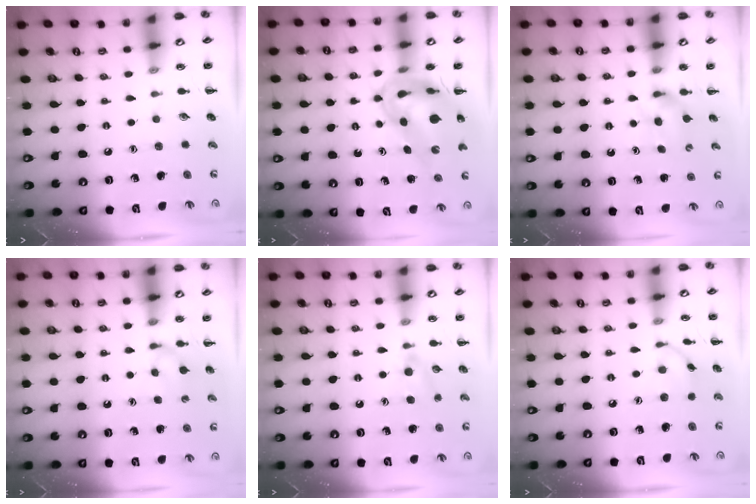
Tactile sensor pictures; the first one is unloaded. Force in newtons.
{"total": 7.8, "press": 7.4, "slide": 2.4}
{"total": 4.9, "press": 4.7, "slide": 1.3}
{"total": 2.9, "press": 2.7, "slide": 1.0}
{"total": 5.1, "press": 4.8, "slide": 1.8}
{"total": 6.4, "press": 6.3, "slide": 0.5}